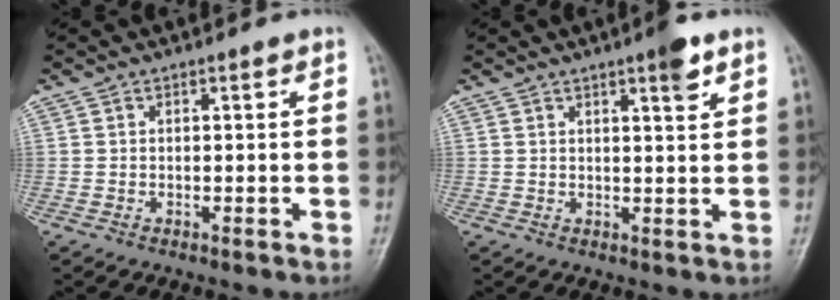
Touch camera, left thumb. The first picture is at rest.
{"total": 4.0, "force": [2.5, 0.7, 3.1], "torque": [-0.040, -0.013, 0.034]}